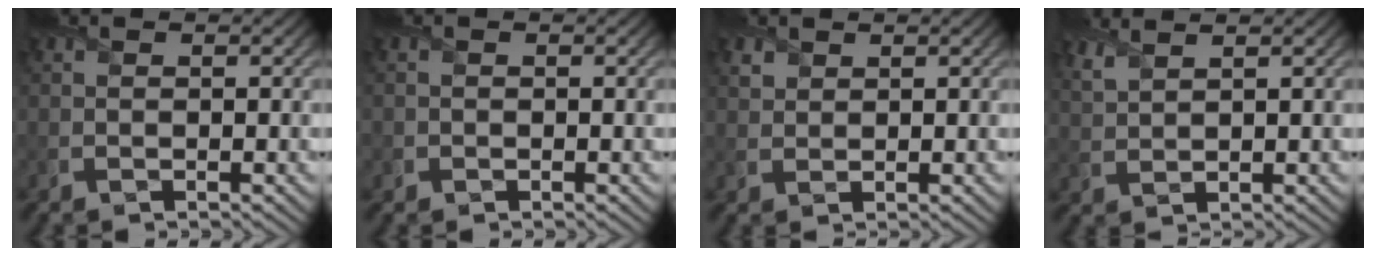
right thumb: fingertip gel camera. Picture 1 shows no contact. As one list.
[{"total": 0.8, "force": [-0.3, 0.7, 0.0], "torque": [0.004, -0.005, -0.009]}, {"total": 1.3, "force": [0.9, 0.9, 0.3], "torque": [-0.012, -0.002, 0.020]}, {"total": 3.2, "force": [2.7, 0.7, 1.6], "torque": [-0.038, 0.009, 0.056]}]